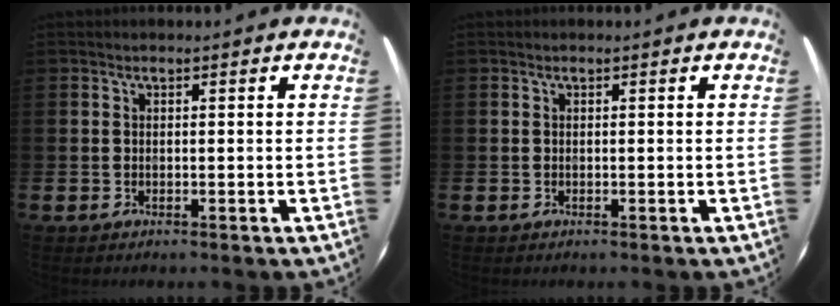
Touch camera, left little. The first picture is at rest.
{"total": 0.0}